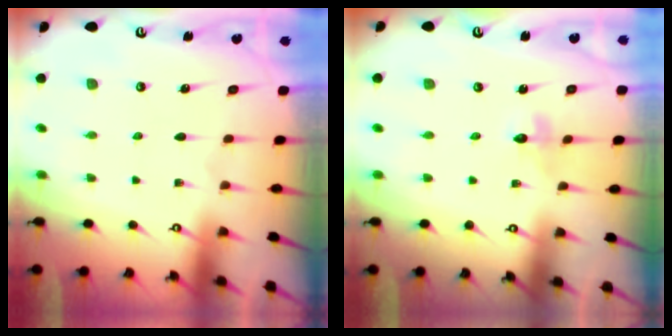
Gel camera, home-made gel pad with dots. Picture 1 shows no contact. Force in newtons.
{"total": 3.4, "press": 3.4, "slide": 0.5}